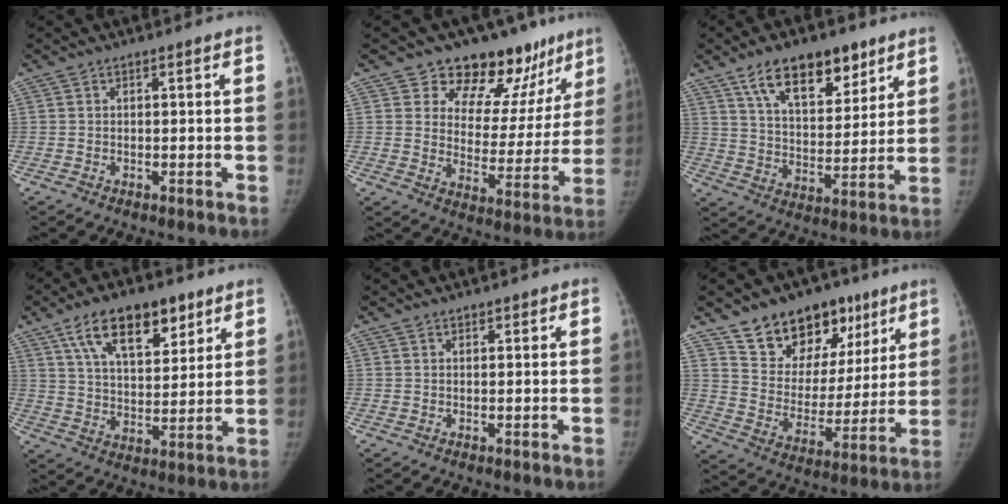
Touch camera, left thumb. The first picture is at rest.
{"total": 17.0, "force": [12.7, 9.1, 6.6], "torque": [-0.020, -0.085, 0.166]}
{"total": 15.7, "force": [9.8, 7.8, 9.5], "torque": [-0.108, -0.046, 0.168]}
{"total": 15.7, "force": [8.9, 7.7, 10.4], "torque": [-0.131, -0.033, 0.153]}
{"total": 1.1, "force": [0.8, 0.7, 0.2], "torque": [0.009, -0.005, 0.009]}
{"total": 19.7, "force": [12.5, 12.5, 8.7], "torque": [-0.073, -0.046, 0.204]}